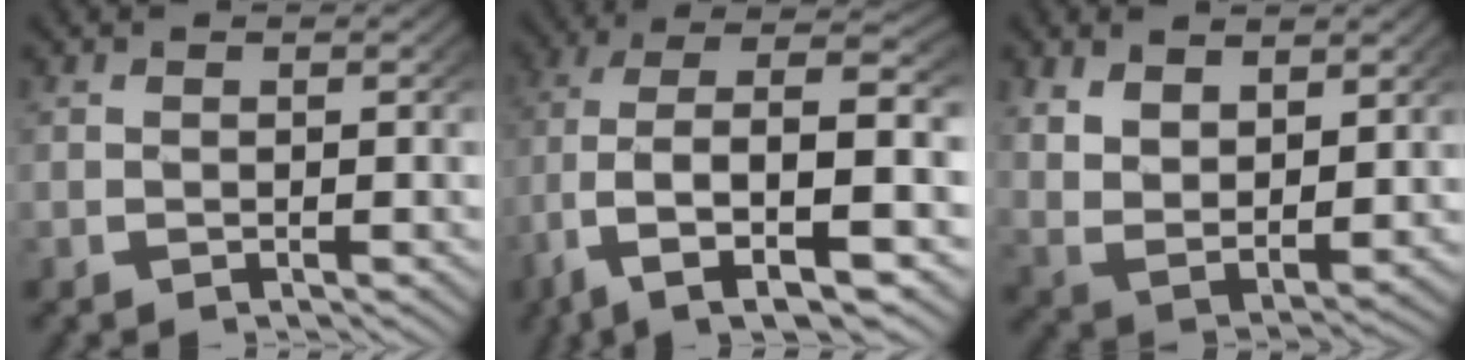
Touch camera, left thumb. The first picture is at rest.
{"total": 12.5, "force": [-2.6, 7.2, 9.8], "torque": [-0.224, -0.054, -0.011]}
{"total": 6.6, "force": [0.8, 4.7, 4.6], "torque": [-0.114, -0.030, 0.029]}